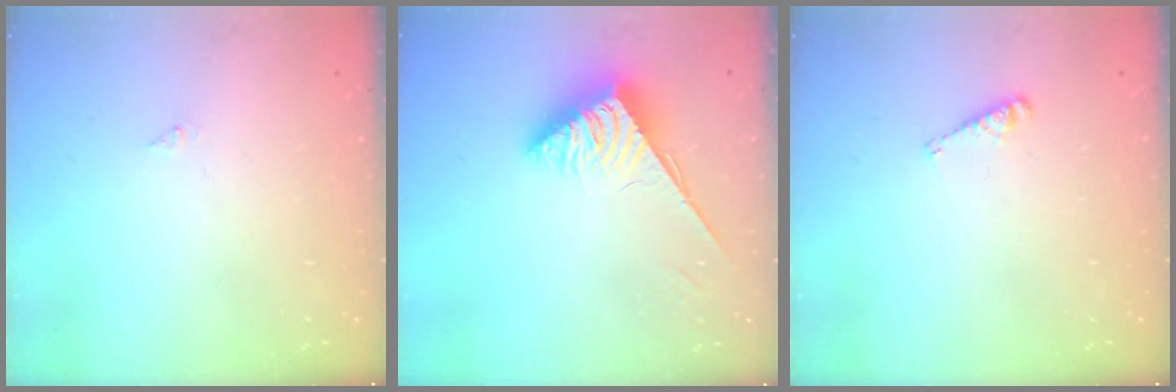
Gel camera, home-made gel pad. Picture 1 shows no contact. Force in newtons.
{"total": 3.8, "press": 3.8, "slide": 0.5}
{"total": 3.0, "press": 3.0, "slide": 0.2}